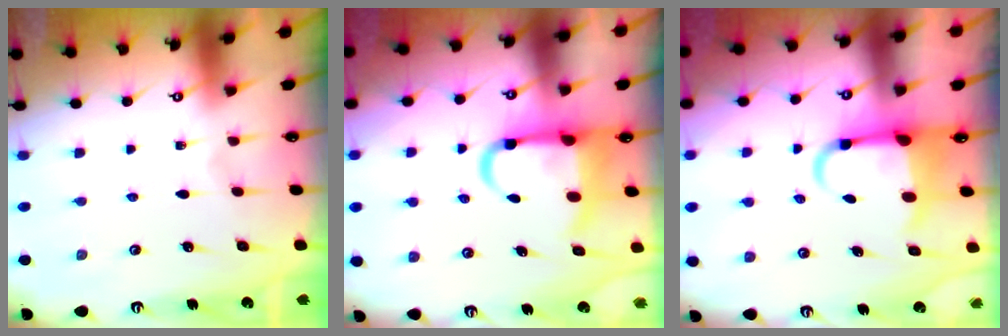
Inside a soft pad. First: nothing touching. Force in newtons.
{"total": 8.2, "press": 8.0, "slide": 1.7}
{"total": 6.1, "press": 5.9, "slide": 1.3}